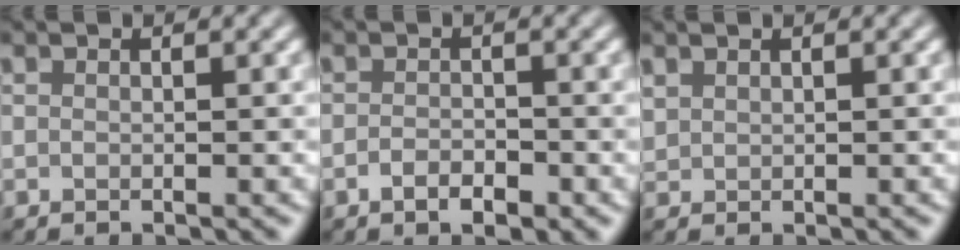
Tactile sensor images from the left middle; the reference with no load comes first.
{"total": 1.8, "force": [-1.0, 0.9, 1.2], "torque": [-0.022, 0.000, -0.019]}
{"total": 0.9, "force": [0.7, 0.5, 0.1], "torque": [-0.004, 0.000, 0.019]}